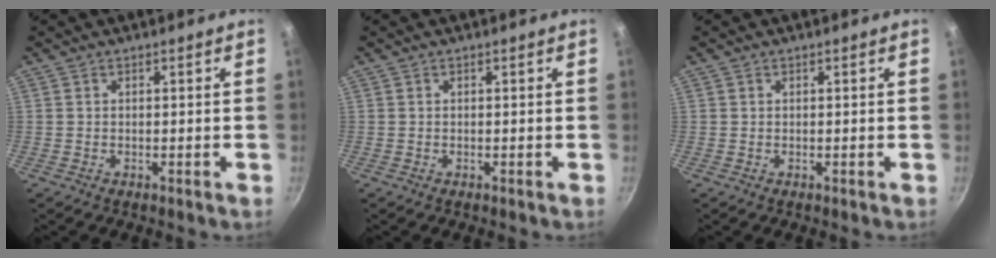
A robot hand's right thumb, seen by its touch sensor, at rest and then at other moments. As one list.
[{"total": 0.0}, {"total": 0.0}]